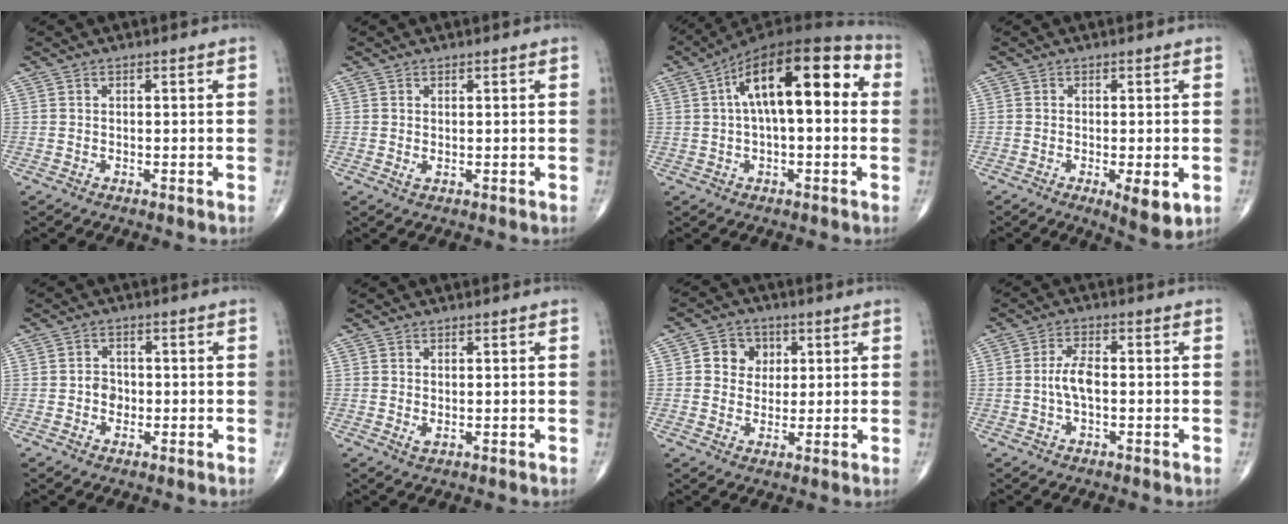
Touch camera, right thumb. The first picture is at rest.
{"total": 0.8, "force": [0.1, 0.4, 0.7], "torque": [-0.017, -0.001, 0.005]}
{"total": 18.9, "force": [3.7, 7.9, 16.8], "torque": [-0.249, 0.043, 0.045]}
{"total": 6.1, "force": [-1.8, 1.8, 5.5], "torque": [-0.080, -0.016, -0.023]}
{"total": 2.8, "force": [-0.5, 2.3, 1.4], "torque": [-0.009, 0.006, -0.012]}
{"total": 1.1, "force": [0.1, 0.6, 1.0], "torque": [-0.020, -0.004, 0.006]}
{"total": 6.4, "force": [1.6, 5.6, 2.5], "torque": [-0.004, 0.001, 0.022]}
{"total": 6.4, "force": [-1.2, 2.8, 5.6], "torque": [-0.115, 0.022, -0.028]}